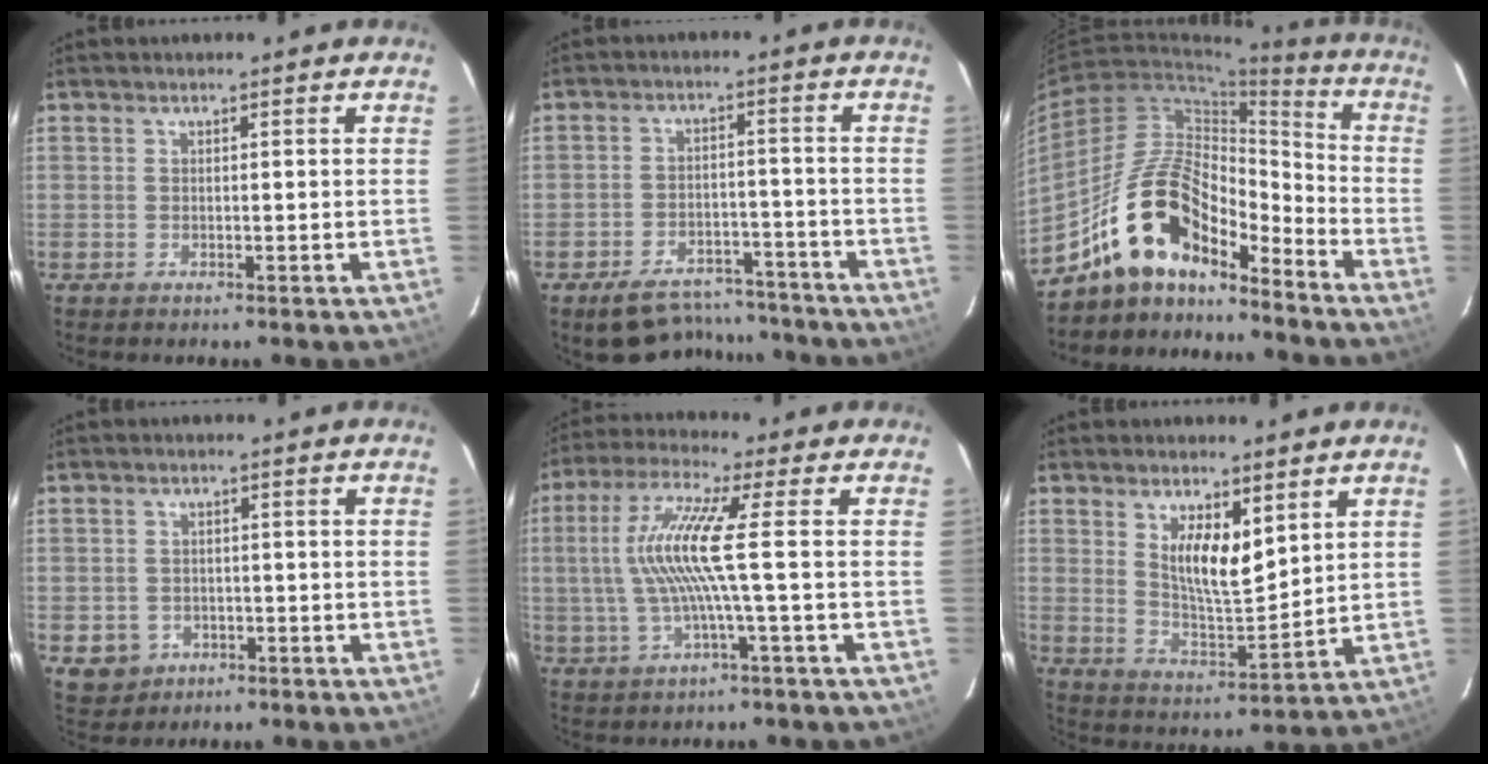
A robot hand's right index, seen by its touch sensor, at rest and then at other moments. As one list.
[{"total": 12.5, "force": [-10.7, 5.1, 3.9], "torque": [-0.084, 0.018, -0.135]}, {"total": 16.2, "force": [-12.7, 6.2, 8.0], "torque": [-0.153, 0.024, -0.235]}, {"total": 4.8, "force": [-1.5, 4.5, 0.9], "torque": [-0.027, 0.009, -0.010]}, {"total": 10.2, "force": [-0.2, -1.0, 10.2], "torque": [-0.203, 0.002, -0.001]}, {"total": 8.9, "force": [4.3, 3.3, 7.1], "torque": [-0.122, -0.006, 0.085]}]